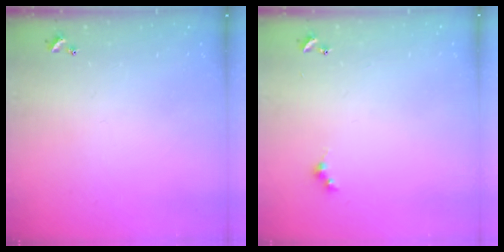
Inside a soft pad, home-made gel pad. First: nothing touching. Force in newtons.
{"total": 2.6, "press": 2.6, "slide": 0.5}